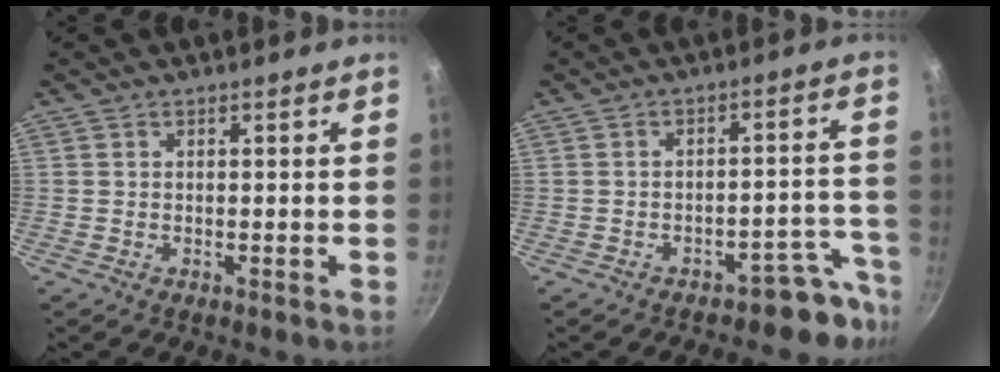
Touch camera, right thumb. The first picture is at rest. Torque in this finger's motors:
{"motor_torque": [0.87, 0.07, 0.12, -0.30, -0.01]}